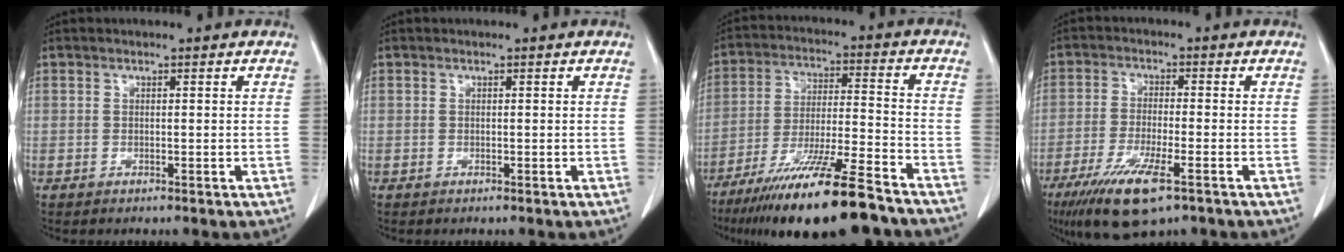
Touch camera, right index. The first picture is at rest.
{"total": 0.0}
{"total": 18.3, "force": [-13.8, 0.9, 12.0], "torque": [-0.197, -0.035, -0.234]}
{"total": 10.2, "force": [-5.9, 1.8, 8.1], "torque": [-0.155, -0.025, -0.099]}